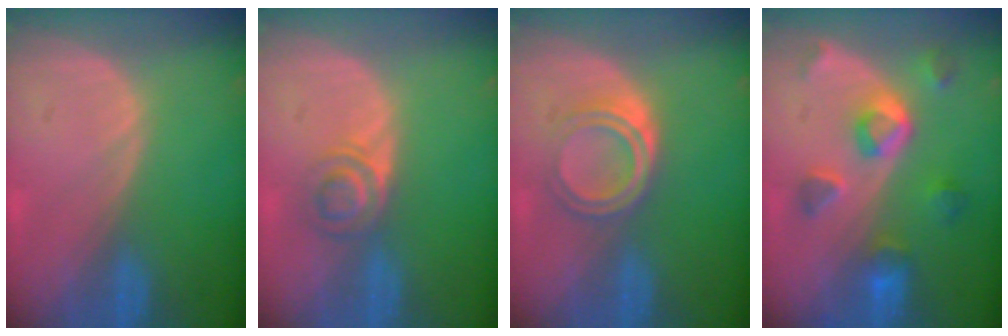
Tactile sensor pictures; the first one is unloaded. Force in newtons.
{"total": 3.8, "press": 3.6, "slide": 0.9}
{"total": 5.1, "press": 4.5, "slide": 2.5}
{"total": 7.8, "press": 7.0, "slide": 3.5}